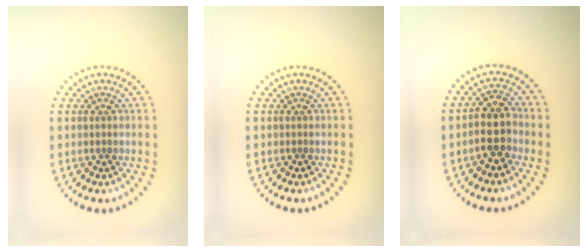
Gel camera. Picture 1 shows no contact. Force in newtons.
{"total": 0.0}
{"total": 3.2, "press": 2.9, "slide": 1.2}